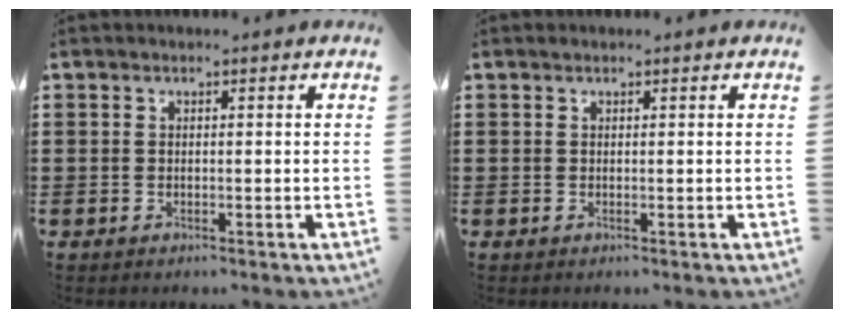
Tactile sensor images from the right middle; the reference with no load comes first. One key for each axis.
{"total": 0.0}